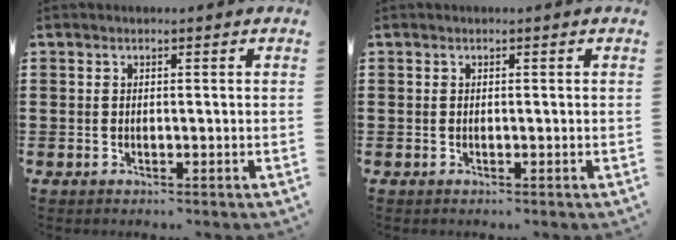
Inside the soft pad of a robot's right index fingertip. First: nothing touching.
{"total": 0.0}